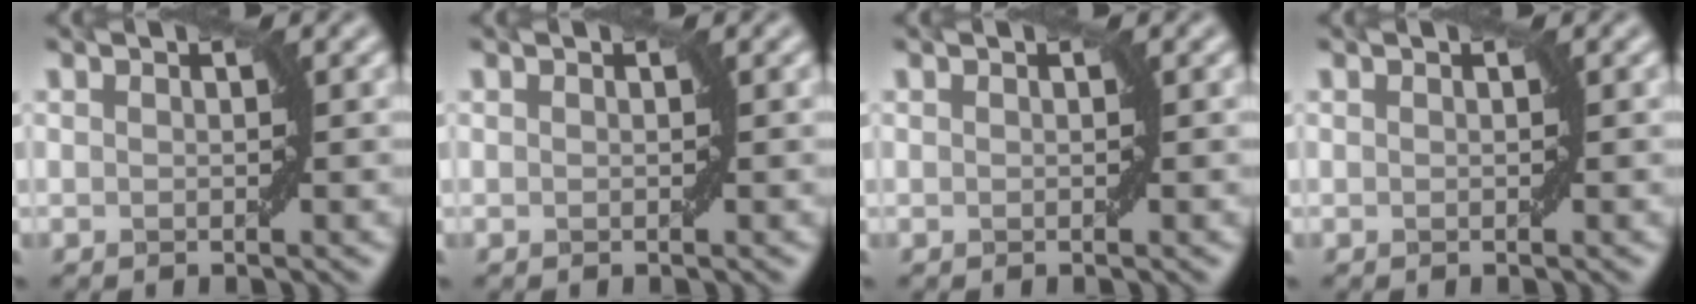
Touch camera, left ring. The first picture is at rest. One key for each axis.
{"total": 0.0}
{"total": 0.0}
{"total": 0.0}